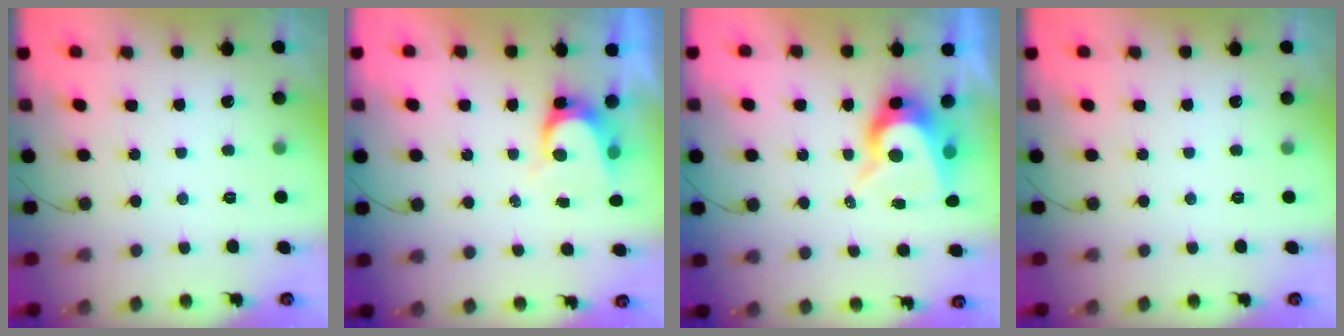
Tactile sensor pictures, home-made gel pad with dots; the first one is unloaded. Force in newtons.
{"total": 5.2, "press": 5.2, "slide": 0.4}
{"total": 8.8, "press": 8.8, "slide": 0.9}
{"total": 0.0}